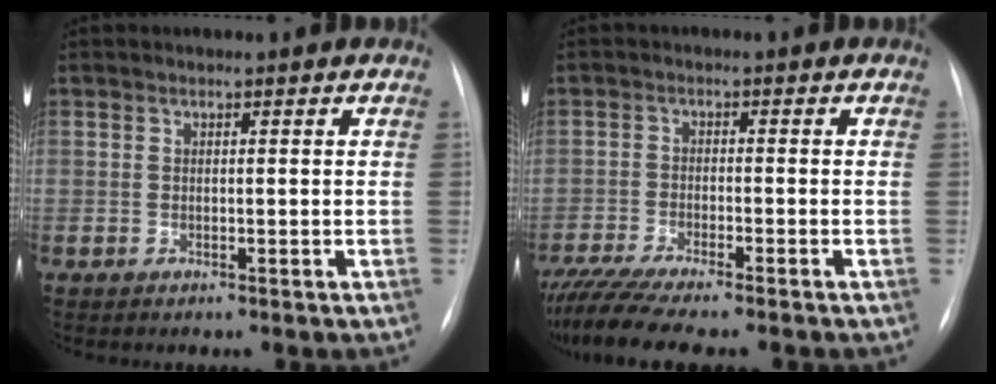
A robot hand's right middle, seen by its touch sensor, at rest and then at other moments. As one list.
[{"total": 9.5, "force": [-8.1, 0.2, 4.9], "torque": [-0.083, -0.022, -0.131]}]